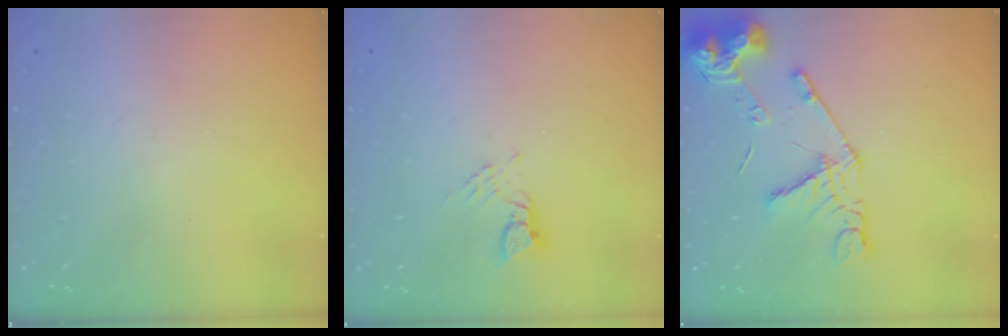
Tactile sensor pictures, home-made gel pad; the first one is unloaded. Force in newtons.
{"total": 2.6, "press": 2.6, "slide": 0.1}
{"total": 14.7, "press": 14.6, "slide": 1.6}